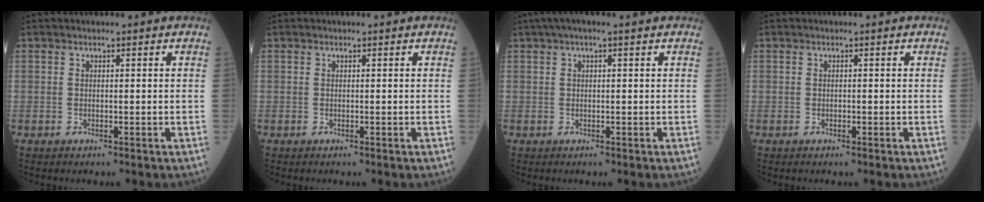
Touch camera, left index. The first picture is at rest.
{"total": 0.0}
{"total": 4.4, "force": [3.0, 0.3, 3.2], "torque": [-0.055, 0.038, 0.049]}
{"total": 0.0}